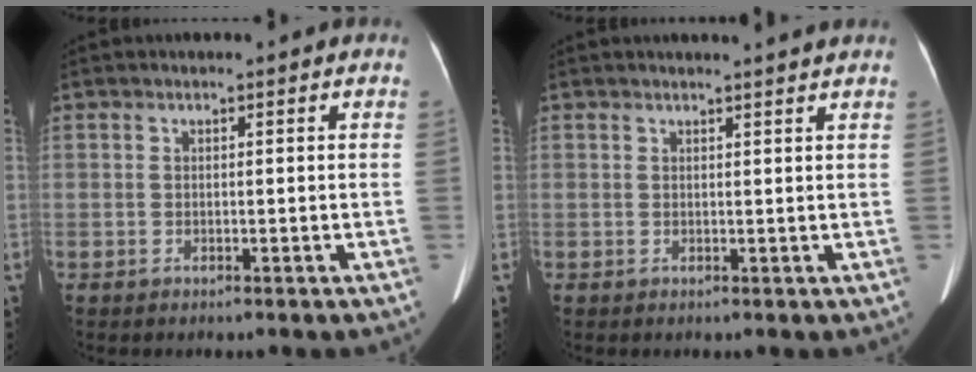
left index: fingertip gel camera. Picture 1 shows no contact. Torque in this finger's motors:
{"motor_torque": [-0.08, -0.54, -0.03, 0.00]}